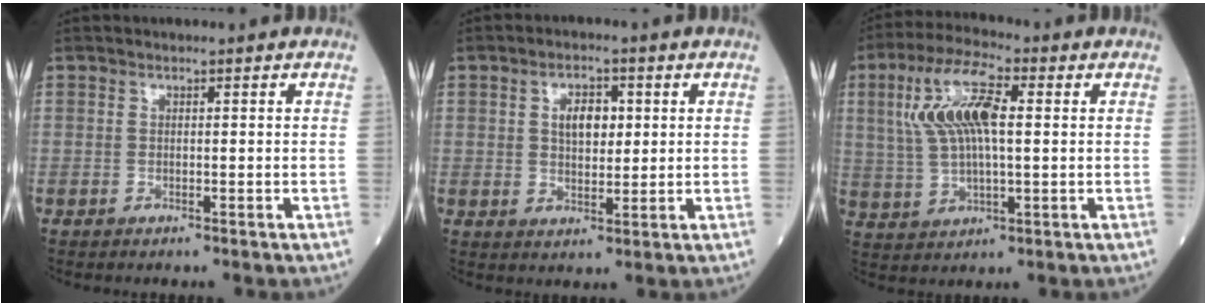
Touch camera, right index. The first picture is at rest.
{"total": 4.9, "force": [1.3, 2.6, 3.9], "torque": [-0.068, 0.006, 0.027]}
{"total": 11.2, "force": [2.6, 3.2, 10.4], "torque": [-0.225, 0.021, 0.054]}